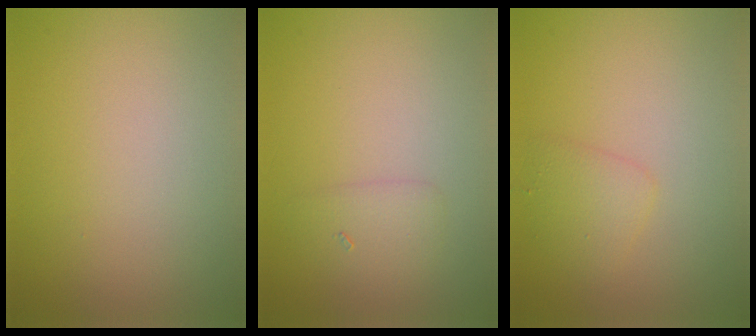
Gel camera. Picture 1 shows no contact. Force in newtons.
{"total": 1.5, "press": 1.5, "slide": 0.1}
{"total": 1.7, "press": 1.7, "slide": 0.2}